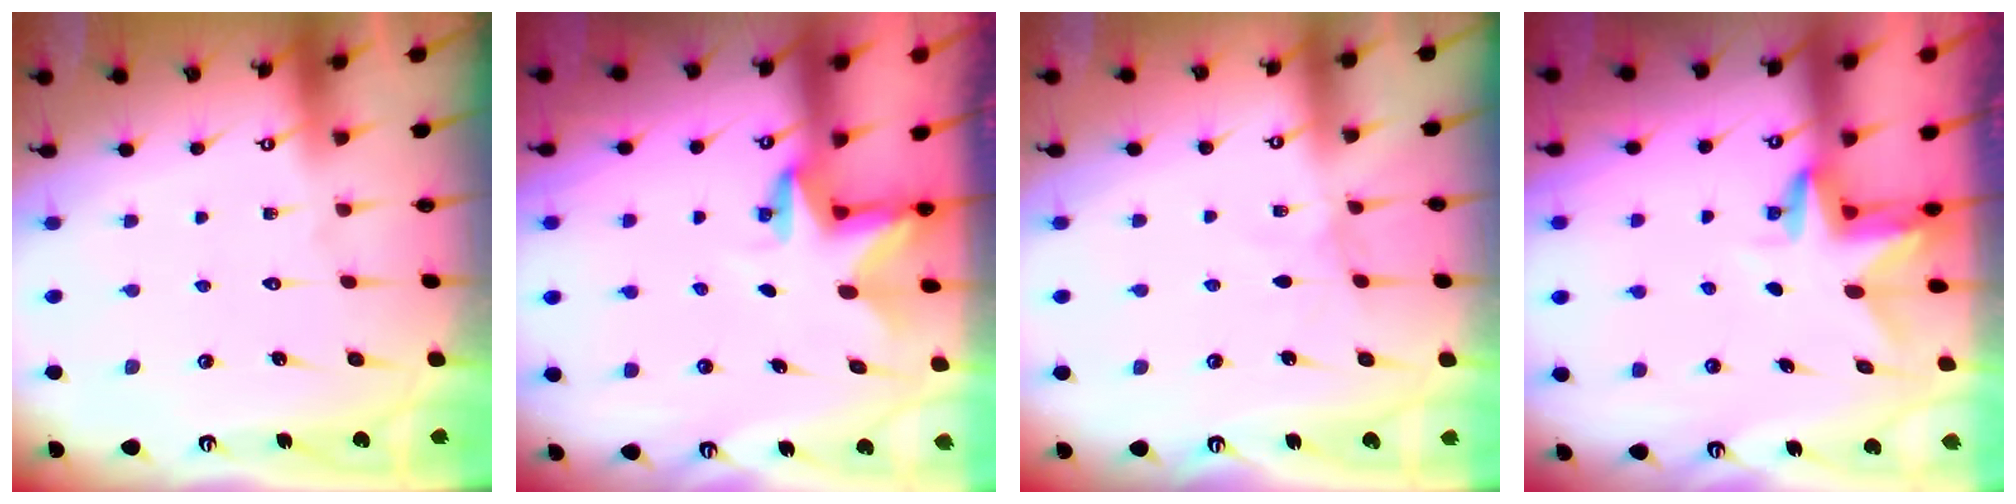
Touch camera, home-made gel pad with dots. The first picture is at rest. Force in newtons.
{"total": 2.8, "press": 2.8, "slide": 0.2}
{"total": 2.3, "press": 2.3, "slide": 0.4}
{"total": 2.9, "press": 2.9, "slide": 0.2}